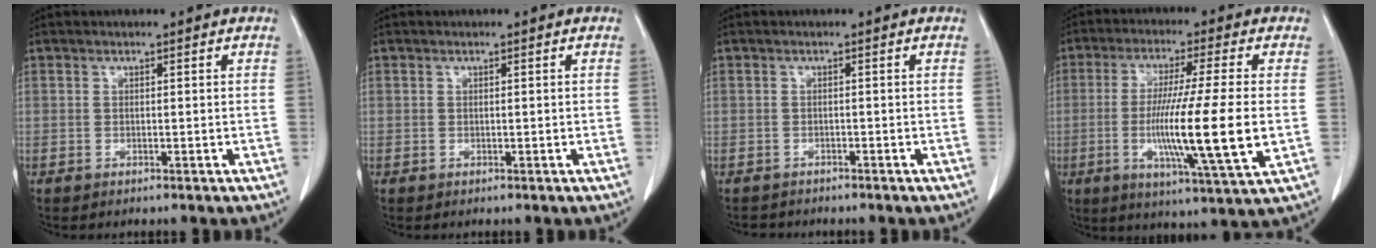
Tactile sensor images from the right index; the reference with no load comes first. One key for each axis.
{"total": 0.0}
{"total": 1.6, "fx": -1.4, "fy": 0.7, "fz": -0.3, "tx": -0.004, "ty": -0.001, "tz": -0.025}
{"total": 14.5, "fx": -2.1, "fy": -0.4, "fz": 14.4, "tx": -0.263, "ty": -0.026, "tz": -0.042}